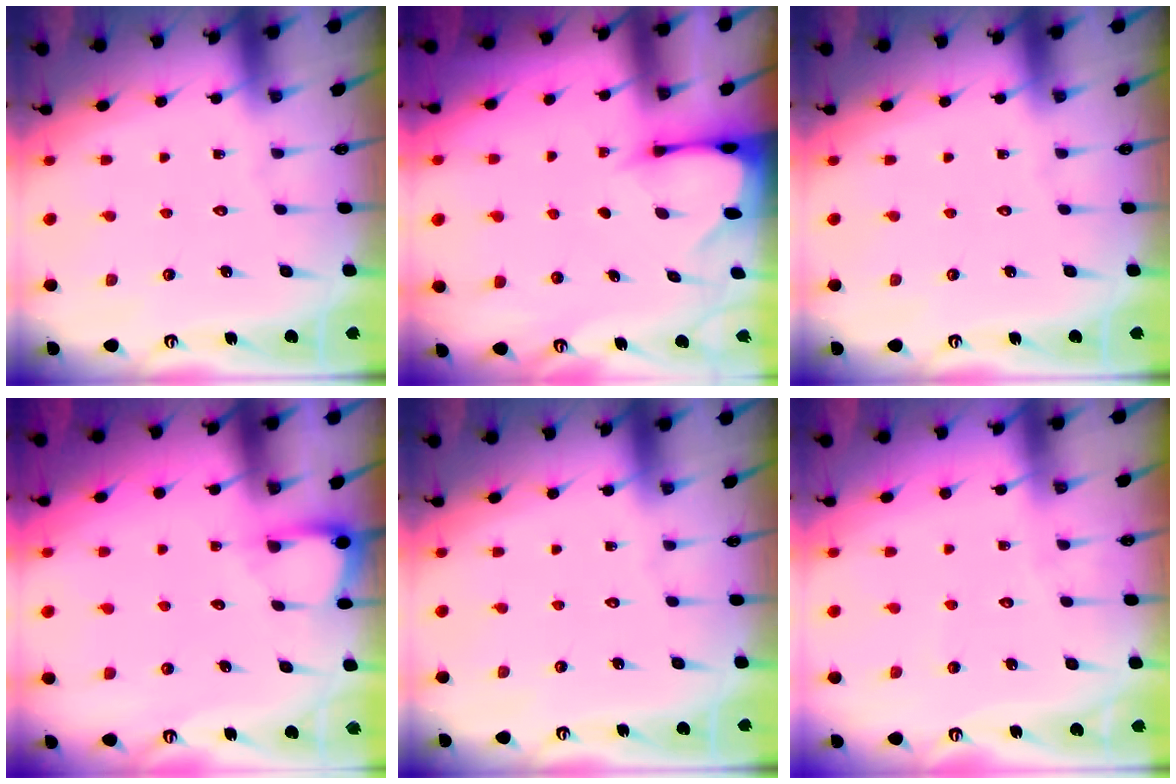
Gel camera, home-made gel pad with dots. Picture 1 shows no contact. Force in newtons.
{"total": 2.6, "press": 2.6, "slide": 0.3}
{"total": 0.0}
{"total": 4.2, "press": 4.2, "slide": 0.4}
{"total": 0.0}
{"total": 3.0, "press": 3.0, "slide": 0.3}